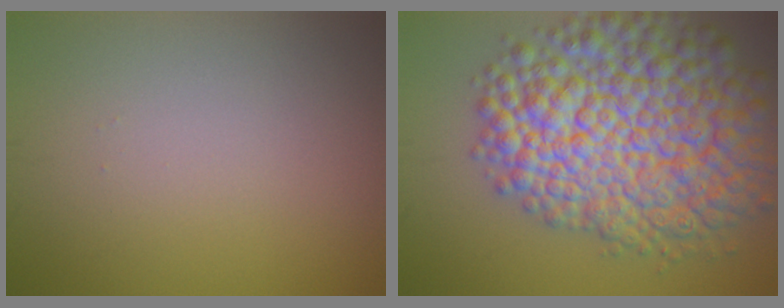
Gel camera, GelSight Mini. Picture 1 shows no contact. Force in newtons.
{"total": 12.8, "press": 12.8, "slide": 0.5}